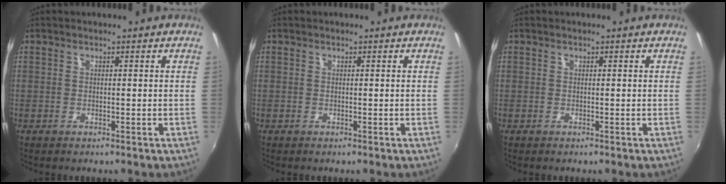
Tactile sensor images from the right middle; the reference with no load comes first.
{"total": 0.0}
{"total": 0.0}